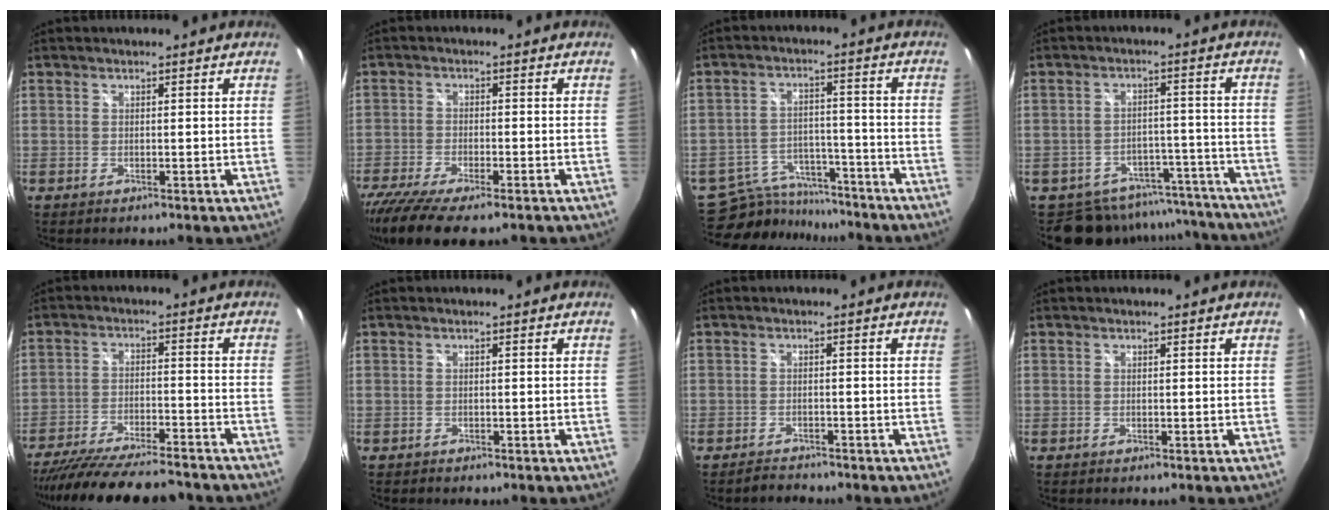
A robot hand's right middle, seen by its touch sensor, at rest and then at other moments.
{"total": 12.0, "force": [-9.3, 2.7, 7.1], "torque": [-0.163, -0.051, -0.162]}
{"total": 12.2, "force": [-11.0, 4.7, 2.4], "torque": [-0.065, 0.014, -0.160]}
{"total": 14.5, "force": [-12.6, 6.7, 2.3], "torque": [-0.044, 0.039, -0.155]}
{"total": 21.4, "force": [-18.6, 3.7, 9.7], "torque": [-0.188, -0.041, -0.281]}
{"total": 0.6, "force": [-0.5, 0.3, 0.1], "torque": [-0.005, -0.001, -0.007]}
{"total": 2.3, "force": [-2.2, 0.7, 0.1], "torque": [-0.011, 0.001, -0.037]}
{"total": 0.0}